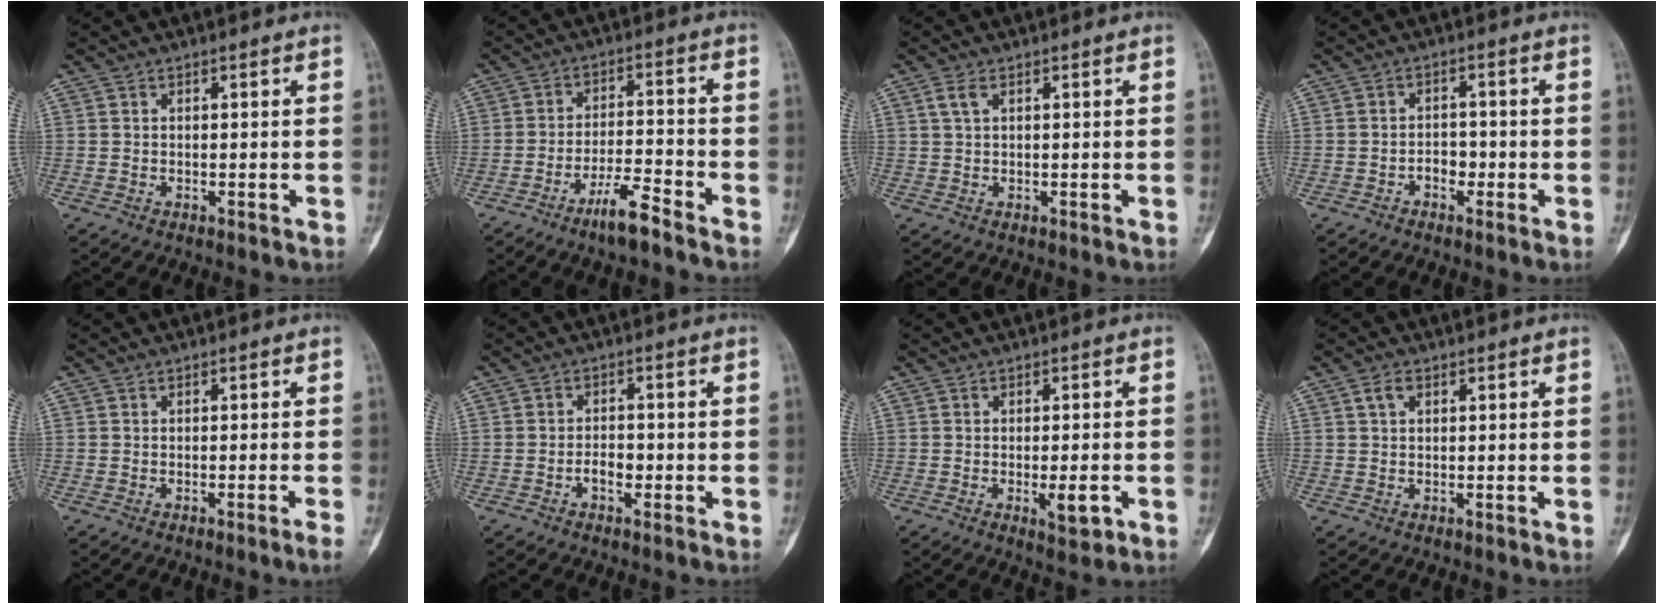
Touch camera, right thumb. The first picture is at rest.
{"total": 6.9, "force": [-5.1, 1.0, 4.6], "torque": [-0.090, 0.034, -0.091]}
{"total": 2.1, "force": [0.9, 1.0, 1.6], "torque": [-0.041, 0.009, 0.022]}
{"total": 2.7, "force": [-1.3, 1.8, 1.5], "torque": [-0.012, 0.014, -0.023]}
{"total": 1.7, "force": [-1.0, -0.5, 1.3], "torque": [-0.025, 0.002, -0.014]}
{"total": 2.7, "force": [-1.1, 1.5, 2.0], "torque": [-0.029, 0.011, -0.020]}
{"total": 4.4, "force": [-1.4, 1.5, 4.0], "torque": [-0.056, -0.003, -0.011]}
{"total": 2.0, "force": [0.8, 1.2, 1.3], "torque": [-0.026, 0.005, 0.016]}